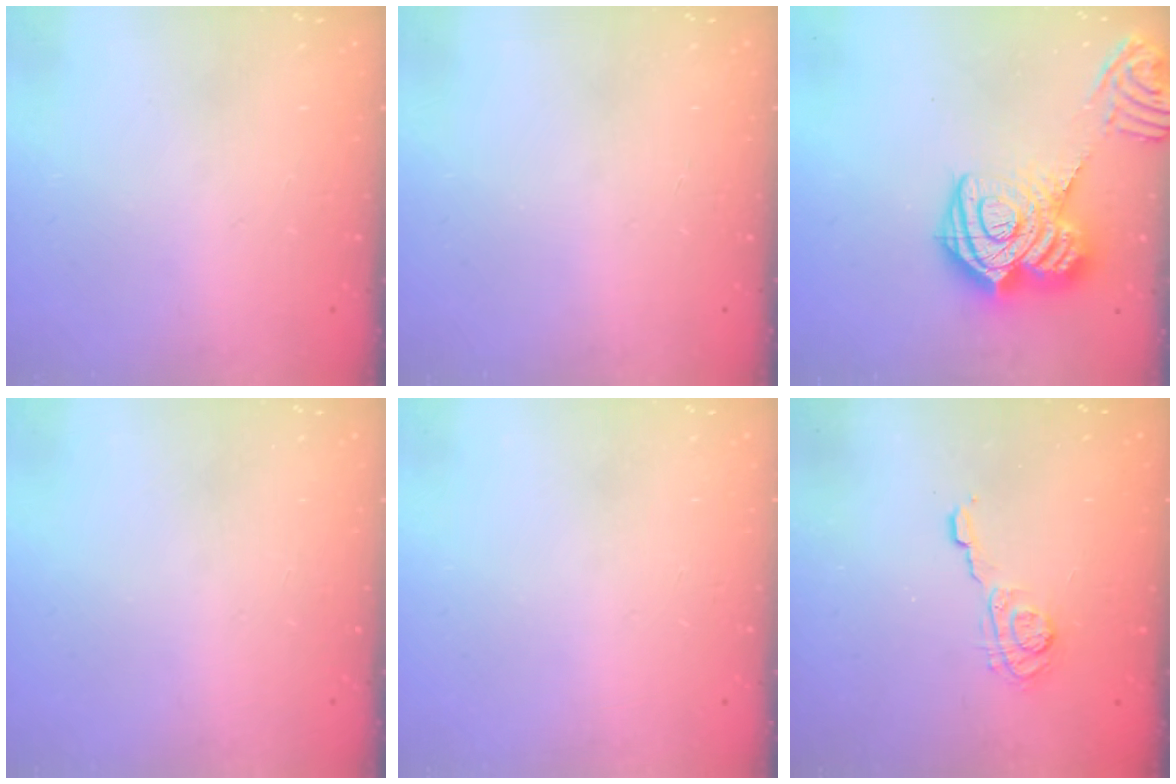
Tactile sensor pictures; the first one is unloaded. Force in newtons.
{"total": 0.0}
{"total": 20.4, "press": 20.3, "slide": 2.1}
{"total": 0.0}
{"total": 0.0}
{"total": 6.1, "press": 6.1, "slide": 0.7}